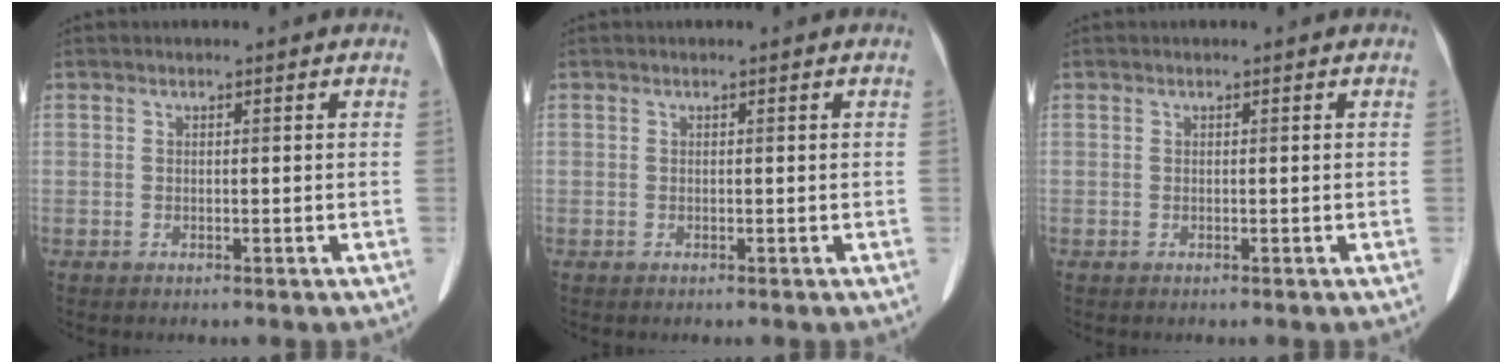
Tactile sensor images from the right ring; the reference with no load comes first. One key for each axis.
{"total": 0.0}
{"total": 0.0}